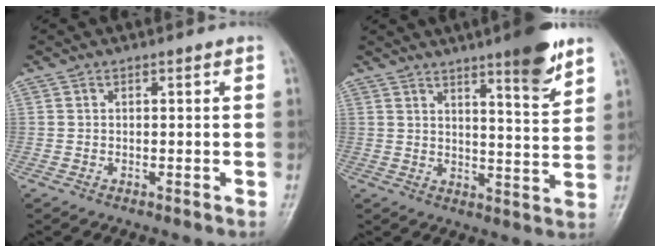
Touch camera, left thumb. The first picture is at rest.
{"total": 10.3, "force": [6.8, 1.4, 7.6], "torque": [-0.094, -0.044, 0.096]}